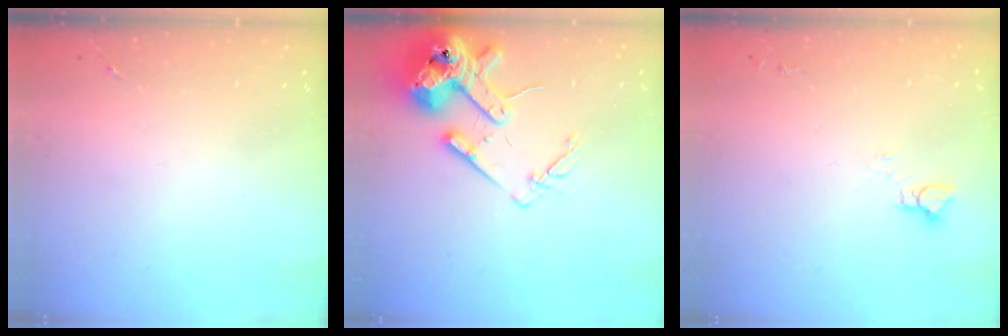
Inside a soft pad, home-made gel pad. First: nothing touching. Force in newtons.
{"total": 16.1, "press": 15.9, "slide": 2.4}
{"total": 3.9, "press": 3.9, "slide": 0.4}